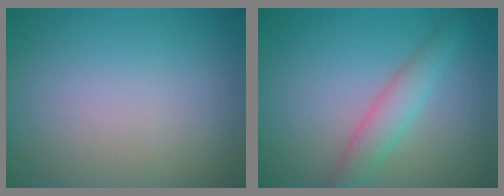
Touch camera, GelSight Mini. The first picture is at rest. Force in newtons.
{"total": 2.9, "press": 2.9, "slide": 0.1}